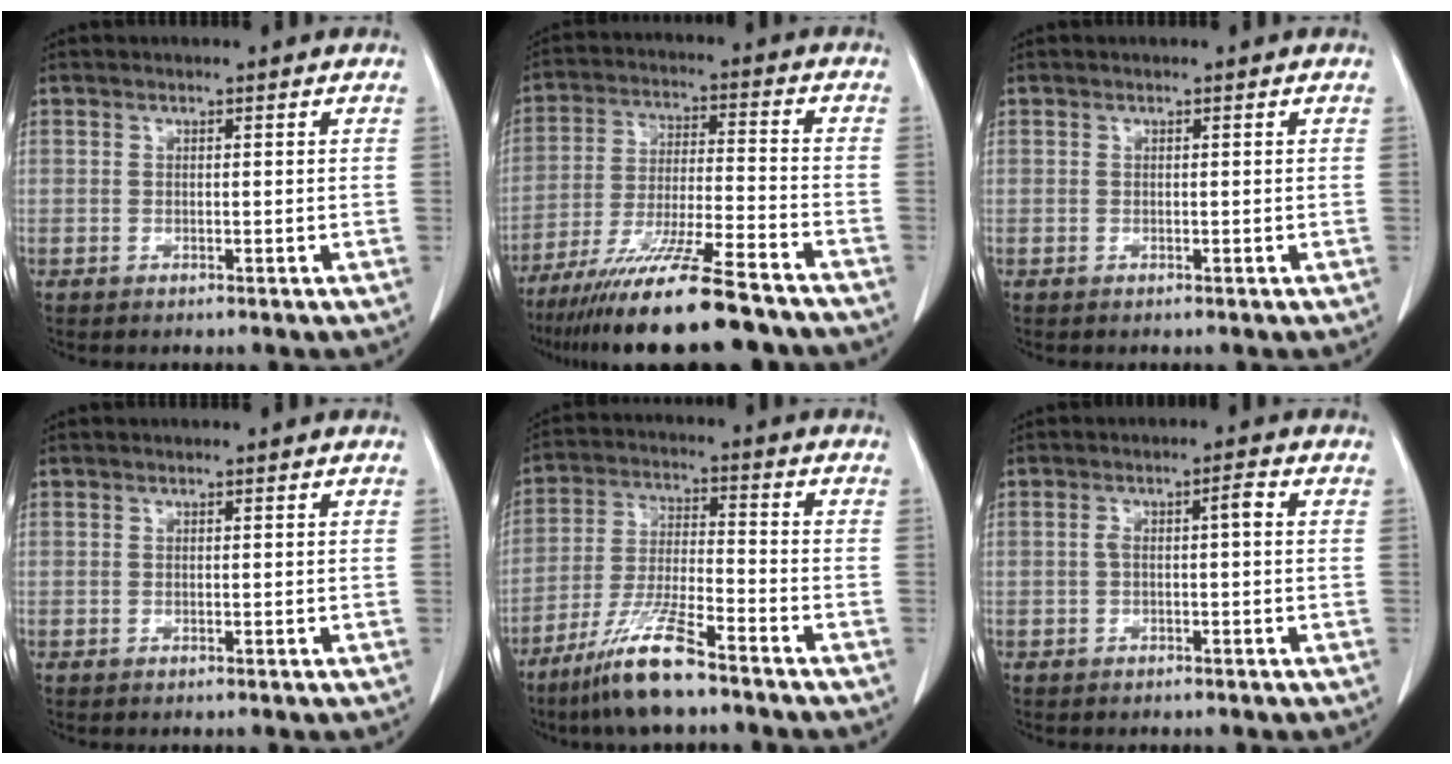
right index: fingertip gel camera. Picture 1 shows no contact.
{"total": 17.1, "force": [-13.7, 0.6, 10.3], "torque": [-0.189, -0.037, -0.230]}
{"total": 0.0}
{"total": 0.0}
{"total": 10.8, "force": [-7.8, 0.8, 7.4], "torque": [-0.152, -0.028, -0.151]}
{"total": 2.8, "force": [0.0, 0.5, 2.8], "torque": [-0.051, 0.013, 0.001]}